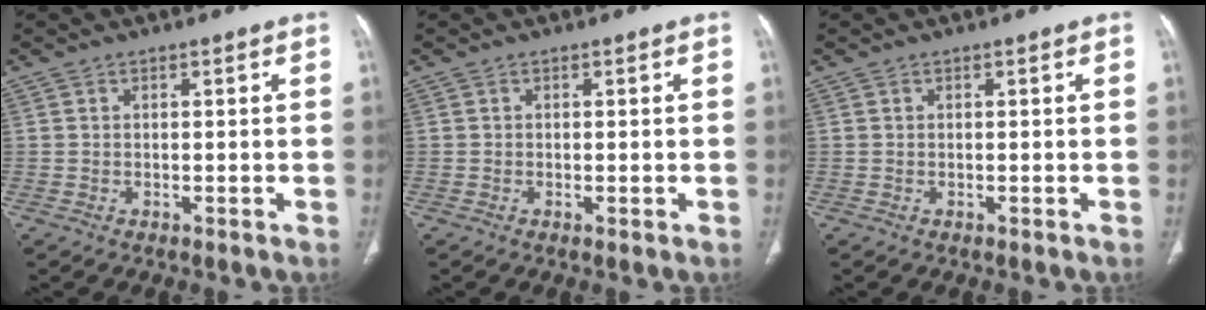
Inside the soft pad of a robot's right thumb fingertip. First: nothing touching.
{"total": 0.5, "force": [-0.1, 0.2, 0.5], "torque": [-0.013, -0.003, -0.002]}
{"total": 0.0}